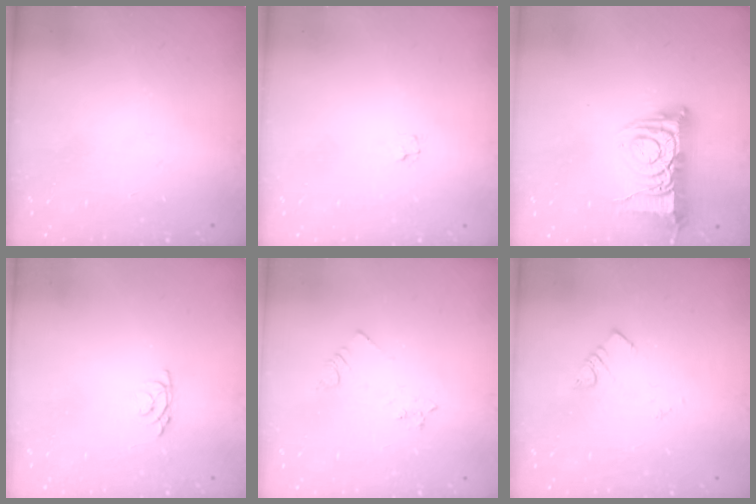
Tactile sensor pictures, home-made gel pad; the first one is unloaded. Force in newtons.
{"total": 1.2, "press": 1.2, "slide": 0.1}
{"total": 11.7, "press": 11.6, "slide": 1.0}
{"total": 3.4, "press": 3.3, "slide": 0.5}
{"total": 3.3, "press": 3.2, "slide": 0.5}
{"total": 1.9, "press": 1.9, "slide": 0.1}